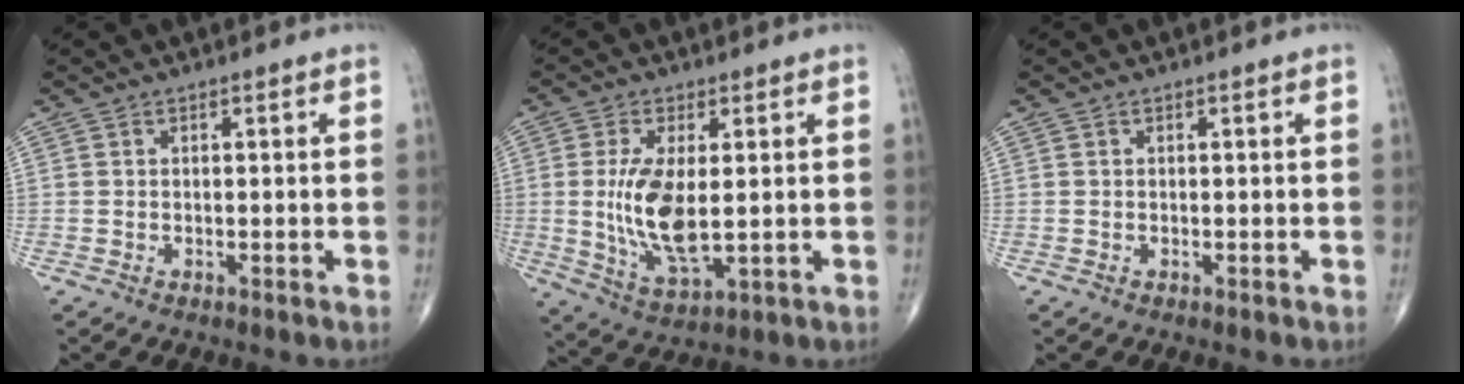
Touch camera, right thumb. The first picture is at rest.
{"total": 11.4, "force": [0.4, 4.7, 10.4], "torque": [-0.209, -0.021, 0.018]}
{"total": 0.0}